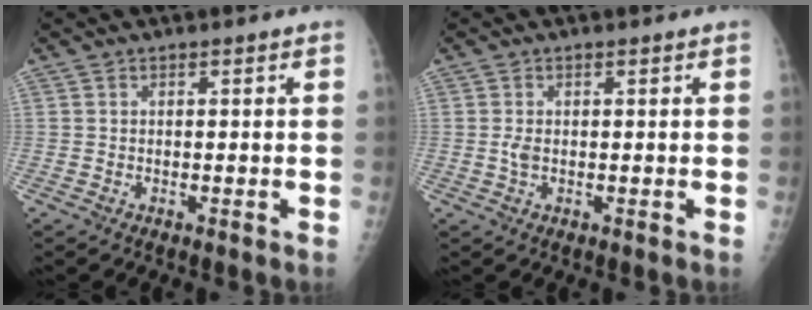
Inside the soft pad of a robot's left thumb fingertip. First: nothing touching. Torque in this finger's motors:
{"motor_torque": [0.52, 0.40, 0.09, -0.07, 0.05]}